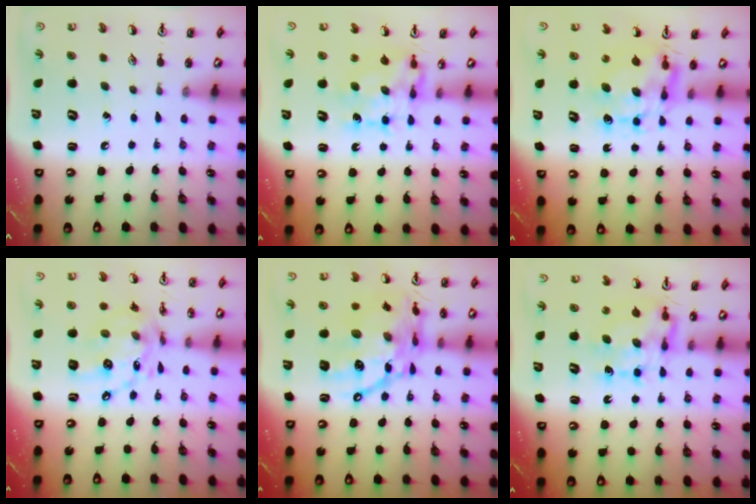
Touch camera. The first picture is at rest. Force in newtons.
{"total": 7.5, "press": 7.5, "slide": 0.7}
{"total": 7.7, "press": 7.7, "slide": 0.7}
{"total": 14.8, "press": 14.8, "slide": 1.0}
{"total": 20.1, "press": 20.1, "slide": 1.7}
{"total": 6.6, "press": 6.6, "slide": 0.6}